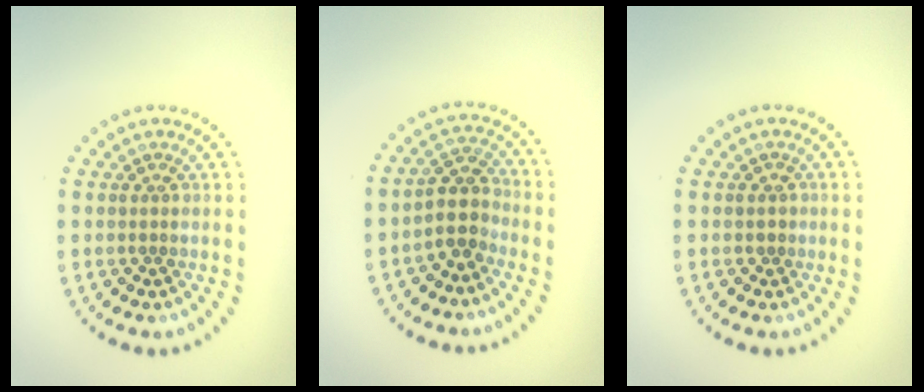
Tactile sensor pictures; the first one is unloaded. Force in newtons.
{"total": 2.7, "press": 2.3, "slide": 1.5}
{"total": 0.6, "press": 0.2, "slide": 0.6}